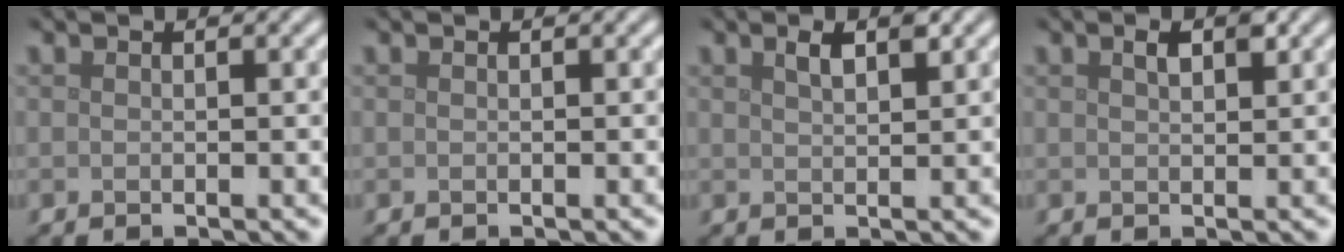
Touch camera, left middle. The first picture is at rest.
{"total": 0.0}
{"total": 1.9, "force": [1.2, 0.5, 1.4], "torque": [-0.023, 0.004, 0.020]}
{"total": 1.7, "force": [0.9, 0.7, 1.3], "torque": [-0.022, 0.003, 0.016]}